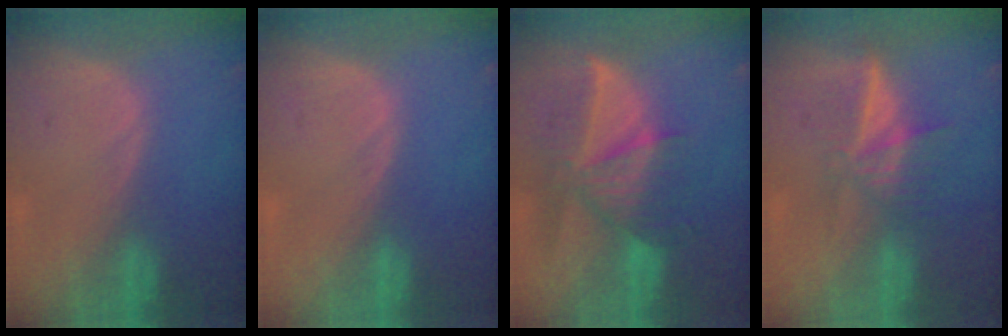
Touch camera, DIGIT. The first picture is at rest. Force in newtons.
{"total": 0.0}
{"total": 8.4, "press": 7.9, "slide": 3.0}
{"total": 6.1, "press": 5.3, "slide": 3.1}